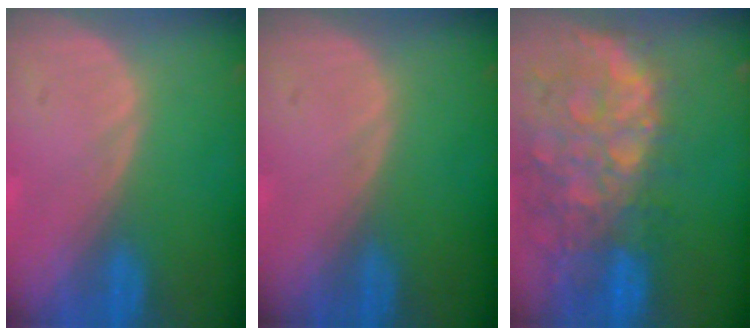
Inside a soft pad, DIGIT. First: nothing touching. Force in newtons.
{"total": 0.0}
{"total": 13.9, "press": 11.2, "slide": 8.3}